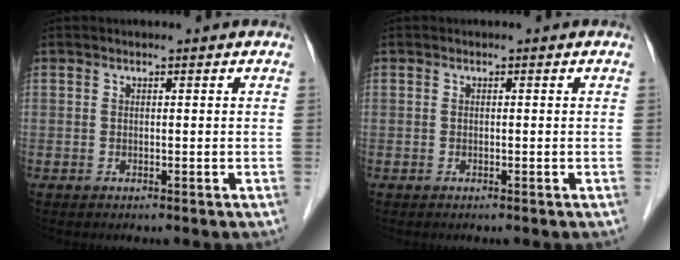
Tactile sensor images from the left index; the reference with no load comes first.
{"total": 0.0}